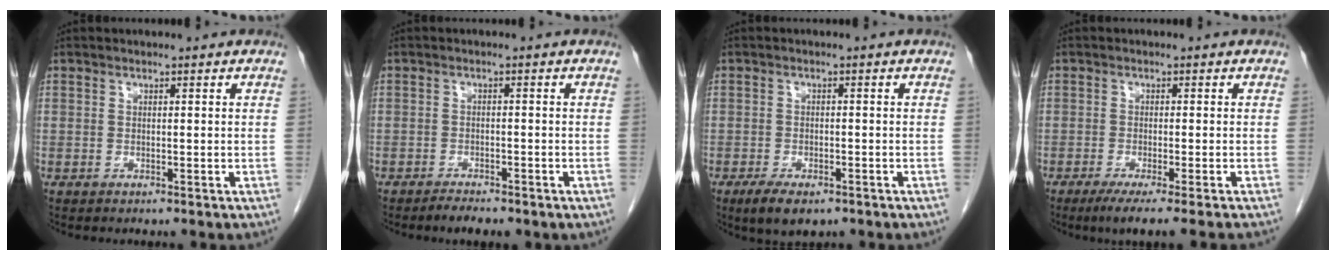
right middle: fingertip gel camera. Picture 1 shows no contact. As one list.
[{"total": 2.7, "force": [-2.2, 0.8, 1.4], "torque": [-0.024, -0.003, -0.028]}, {"total": 5.2, "force": [-3.4, 2.1, 3.2], "torque": [-0.055, -0.007, -0.051]}, {"total": 6.5, "force": [-5.0, -0.7, 4.1], "torque": [-0.044, -0.015, -0.077]}]